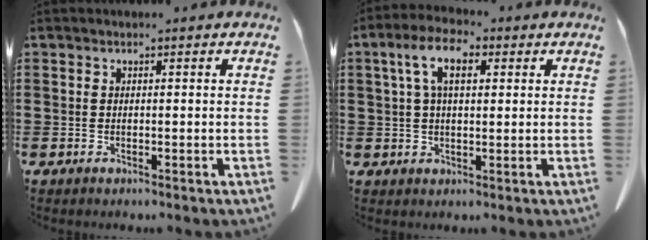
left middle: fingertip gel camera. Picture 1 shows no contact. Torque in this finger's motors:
{"motor_torque": [0.62, 0.54, 0.15, 0.00]}